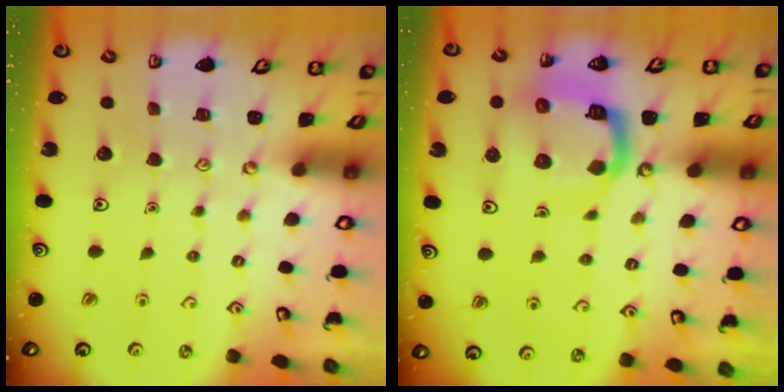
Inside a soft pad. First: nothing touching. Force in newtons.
{"total": 13.1, "press": 13.0, "slide": 1.5}